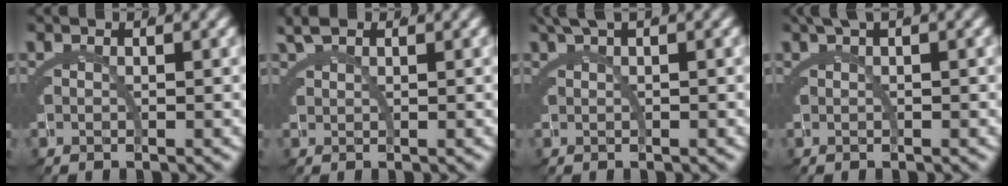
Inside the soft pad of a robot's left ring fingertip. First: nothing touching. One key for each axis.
{"total": 3.0, "fx": 2.3, "fy": 1.4, "fz": 1.4, "tx": -0.023, "ty": 0.015, "tz": 0.030}
{"total": 2.2, "fx": 1.9, "fy": 0.1, "fz": 1.1, "tx": -0.023, "ty": 0.016, "tz": 0.031}
{"total": 1.5, "fx": 1.3, "fy": -0.2, "fz": 0.8, "tx": -0.015, "ty": 0.013, "tz": 0.022}